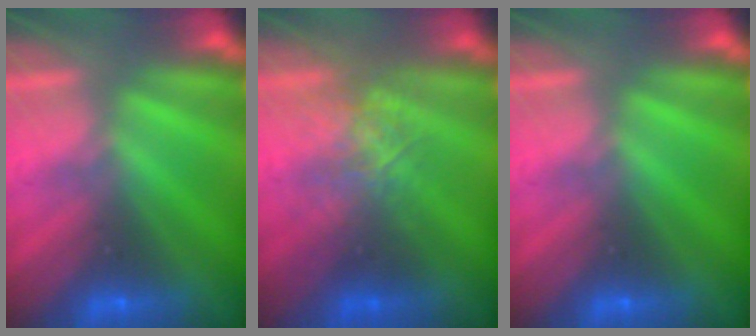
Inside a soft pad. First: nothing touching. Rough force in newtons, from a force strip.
{"total": 2.6}
{"total": 0.0}